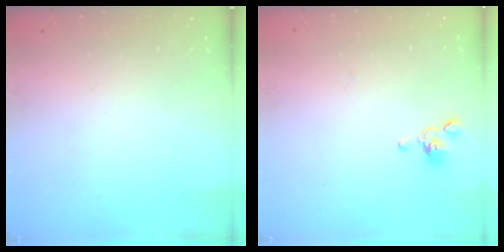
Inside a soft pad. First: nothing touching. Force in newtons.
{"total": 2.5, "press": 2.5, "slide": 0.6}